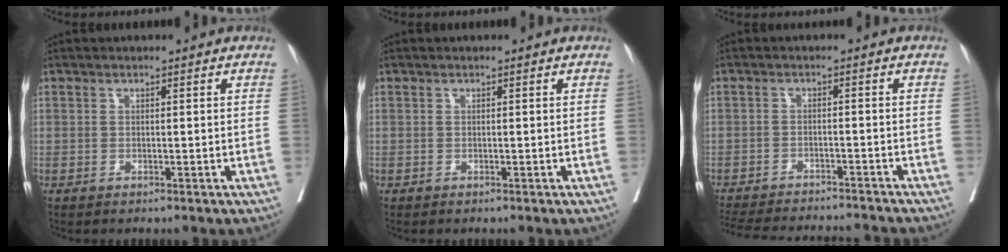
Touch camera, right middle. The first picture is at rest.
{"total": 0.0}
{"total": 16.6, "force": [-15.5, 2.1, 5.6], "torque": [-0.125, -0.019, -0.214]}